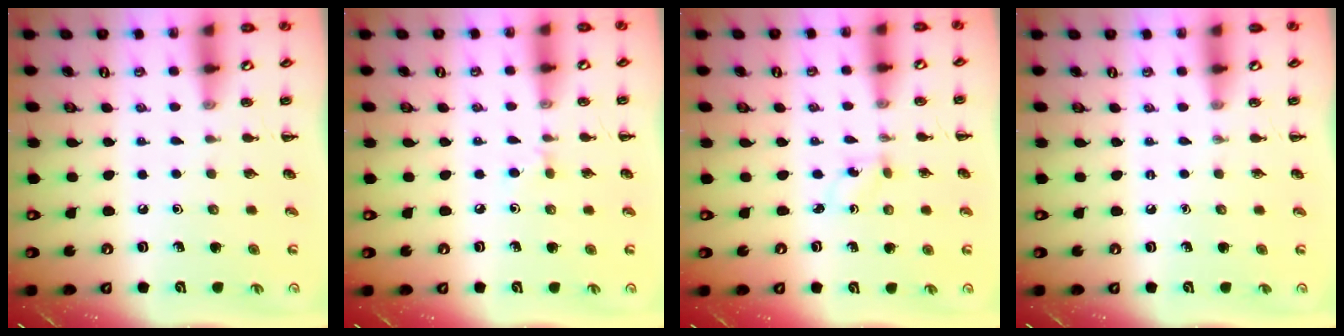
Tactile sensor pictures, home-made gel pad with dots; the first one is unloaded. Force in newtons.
{"total": 4.2, "press": 3.9, "slide": 1.5}
{"total": 0.9, "press": 0.7, "slide": 0.5}
{"total": 0.0}